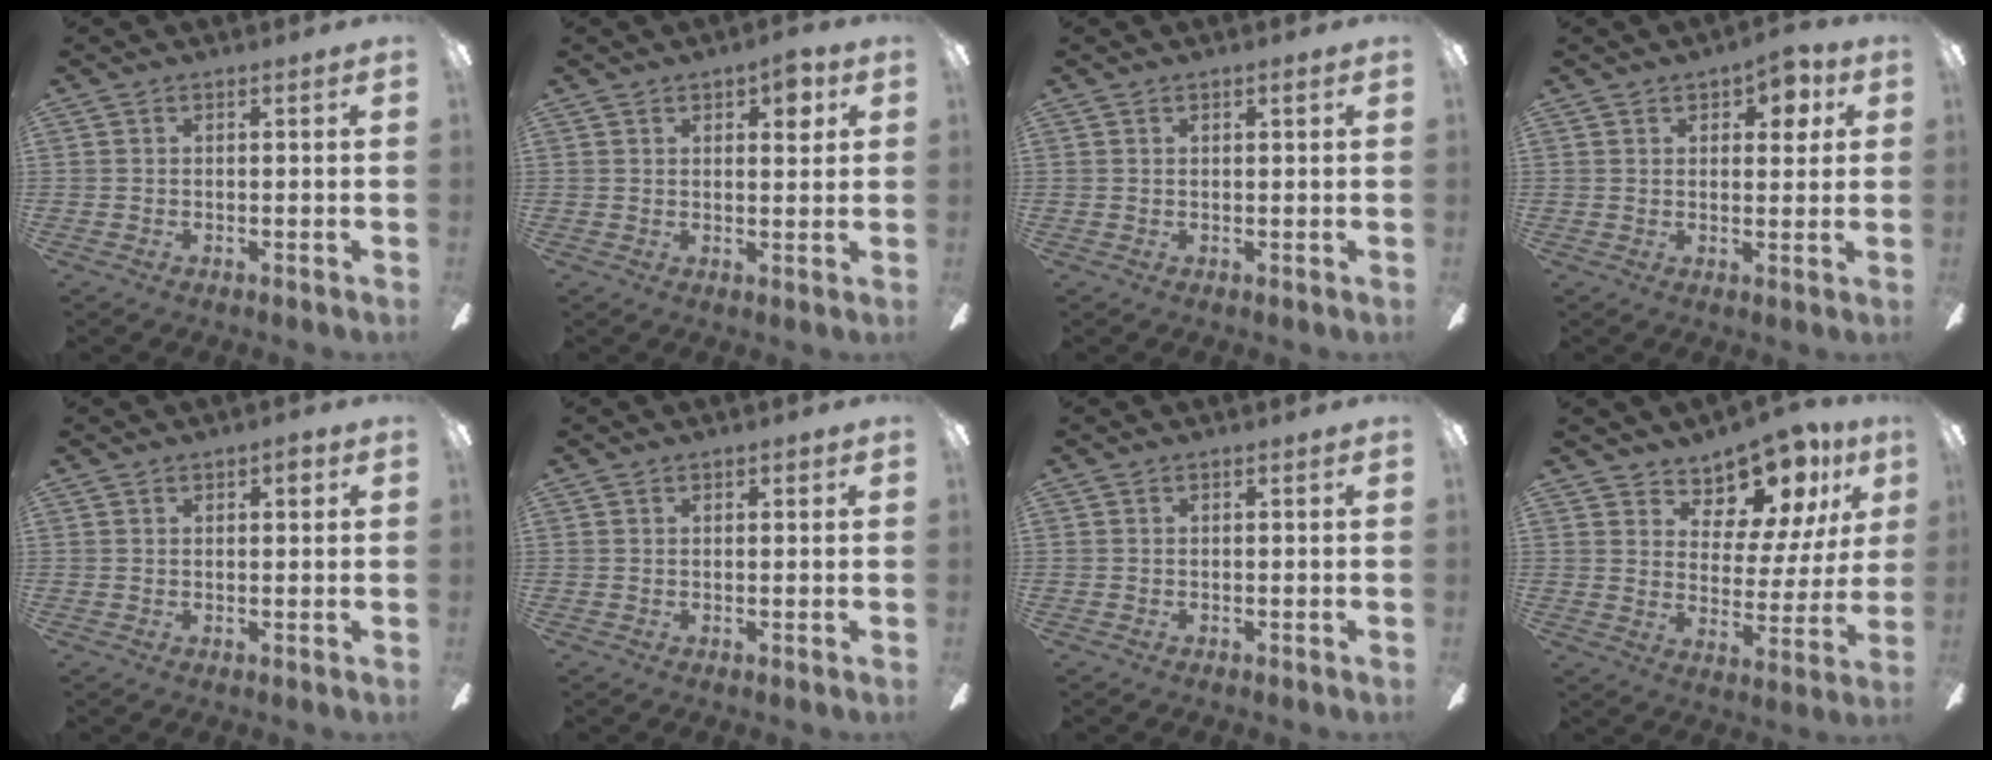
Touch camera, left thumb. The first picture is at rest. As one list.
[{"total": 5.4, "force": [2.7, 2.6, 3.9], "torque": [-0.041, -0.006, 0.038]}, {"total": 0.8, "force": [0.5, 0.3, 0.4], "torque": [-0.001, -0.001, 0.007]}, {"total": 5.3, "force": [2.5, 3.0, 3.5], "torque": [-0.033, -0.005, 0.038]}, {"total": 2.2, "force": [1.2, 1.2, 1.4], "torque": [-0.013, -0.001, 0.016]}, {"total": 0.8, "force": [0.5, 0.7, 0.2], "torque": [0.004, 0.000, 0.006]}, {"total": 0.0}, {"total": 13.0, "force": [10.3, 6.1, 5.2], "torque": [-0.084, -0.081, 0.185]}]